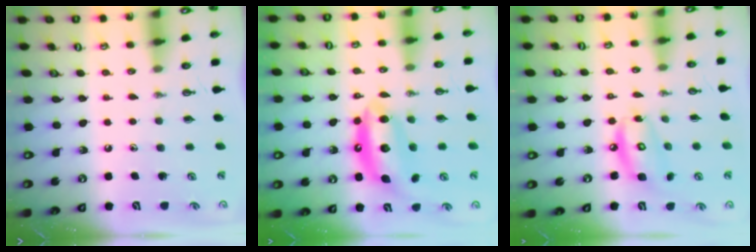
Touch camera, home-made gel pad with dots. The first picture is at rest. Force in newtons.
{"total": 12.1, "press": 12.1, "slide": 1.0}
{"total": 9.7, "press": 9.7, "slide": 0.9}